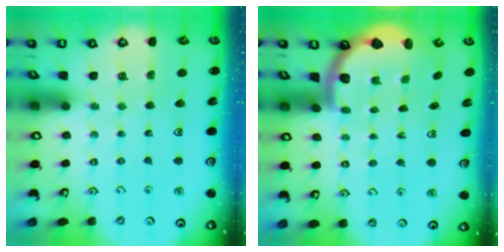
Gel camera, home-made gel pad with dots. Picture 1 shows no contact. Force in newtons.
{"total": 2.5, "press": 2.2, "slide": 1.2}